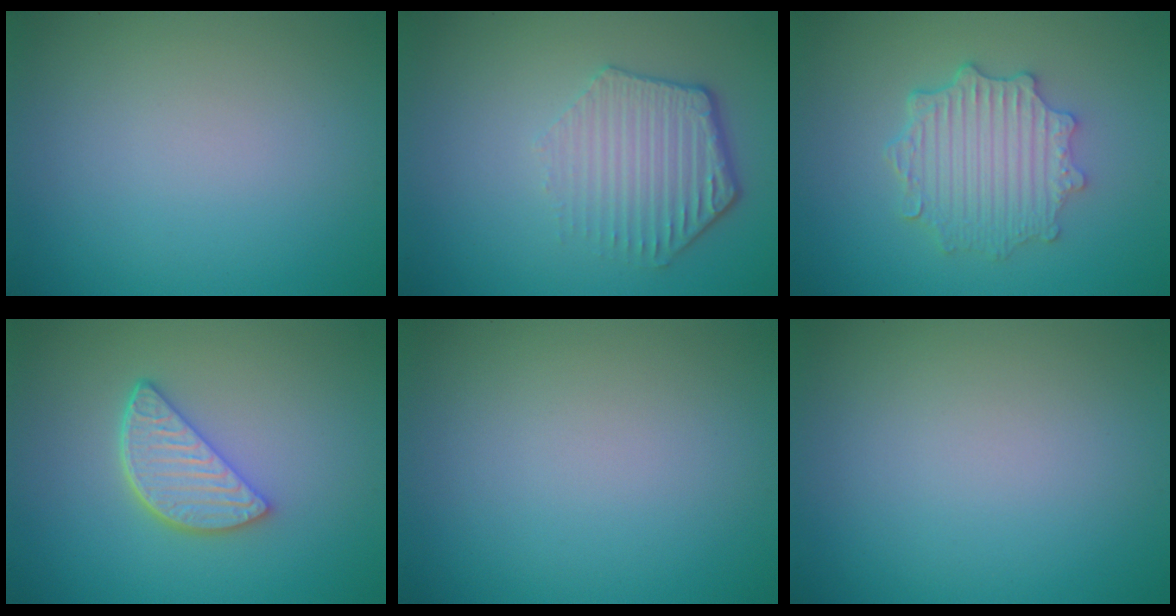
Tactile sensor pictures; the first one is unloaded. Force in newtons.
{"total": 4.3, "press": 3.3, "slide": 2.7}
{"total": 4.7, "press": 3.8, "slide": 2.8}
{"total": 3.9, "press": 3.2, "slide": 2.3}
{"total": 0.0}
{"total": 0.0}